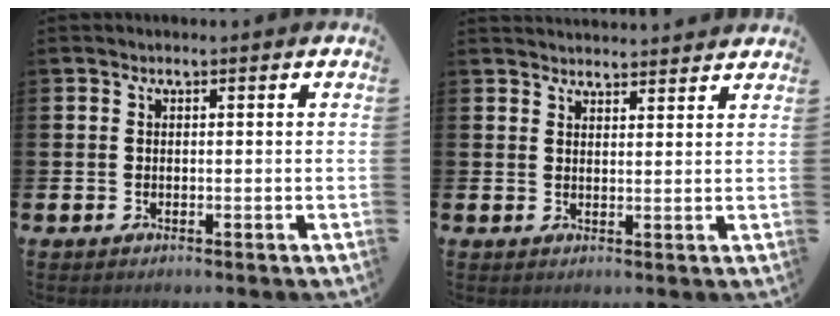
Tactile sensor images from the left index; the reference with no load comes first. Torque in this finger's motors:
{"motor_torque": [0.84, -1.30, 0.14, 0.03]}